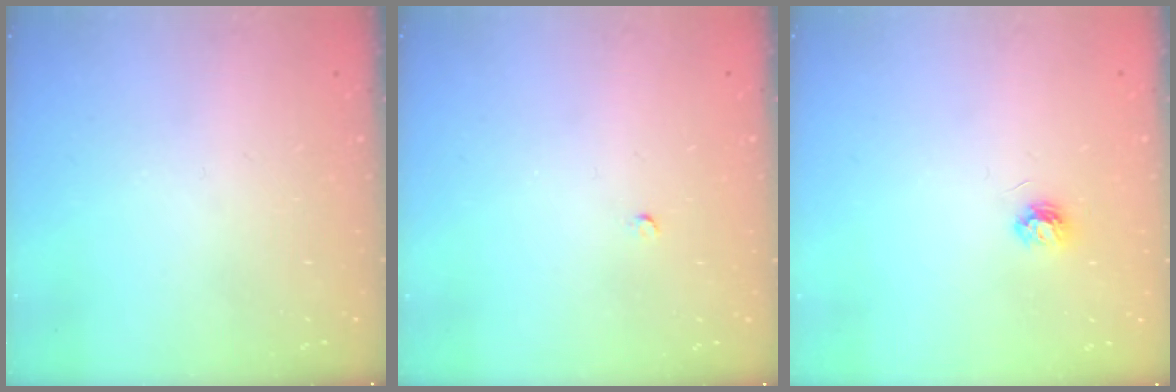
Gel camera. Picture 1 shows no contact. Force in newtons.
{"total": 2.0, "press": 2.0, "slide": 0.3}
{"total": 3.9, "press": 3.9, "slide": 0.5}